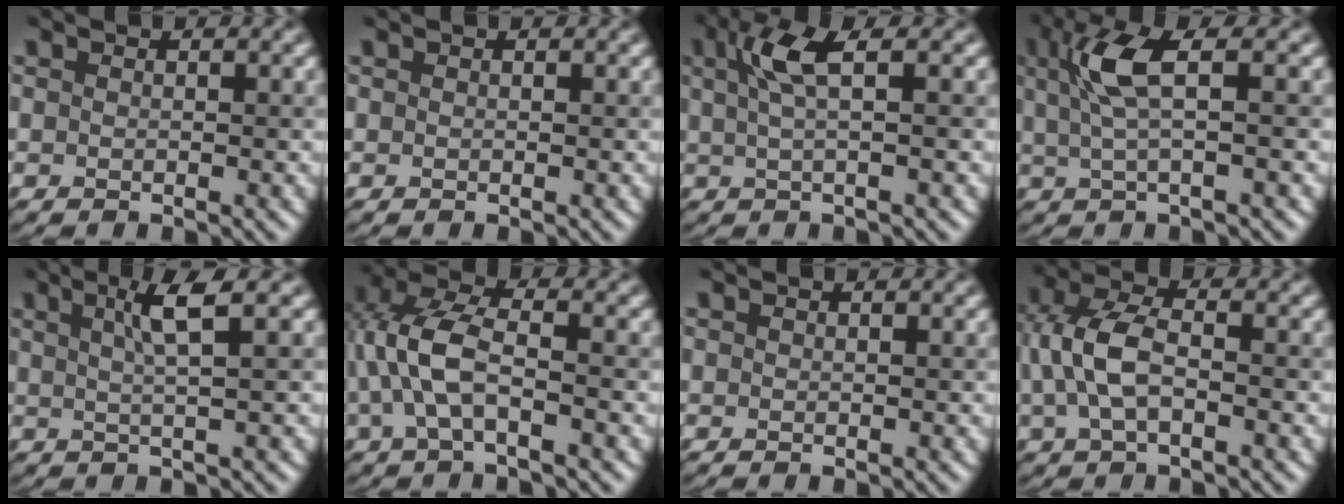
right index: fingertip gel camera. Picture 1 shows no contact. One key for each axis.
{"total": 0.0}
{"total": 3.4, "fx": 1.1, "fy": 0.6, "fz": 3.2, "tx": -0.063, "ty": 0.011, "tz": 0.025}
{"total": 4.4, "fx": 1.2, "fy": 0.9, "fz": 4.1, "tx": -0.090, "ty": 0.011, "tz": 0.031}
{"total": 3.4, "fx": 1.2, "fy": 0.4, "fz": 3.2, "tx": -0.046, "ty": 0.012, "tz": 0.024}
{"total": 5.3, "fx": -0.7, "fy": 2.2, "fz": 4.8, "tx": -0.109, "ty": 0.021, "tz": -0.015}
{"total": 0.0}
{"total": 5.1, "fx": -0.2, "fy": 2.7, "fz": 4.3, "tx": -0.101, "ty": 0.014, "tz": -0.006}